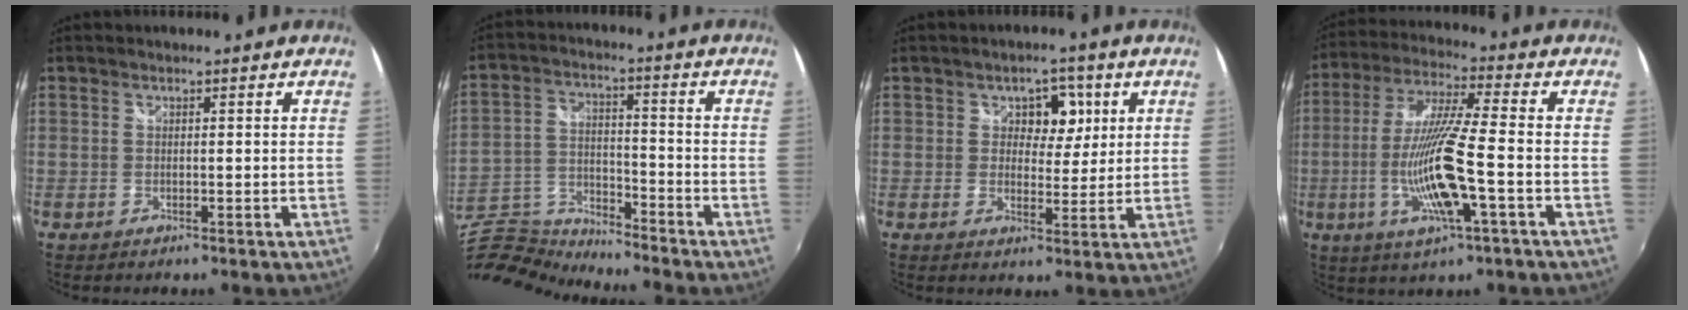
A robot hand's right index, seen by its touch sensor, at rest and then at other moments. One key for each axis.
{"total": 15.4, "fx": -14.3, "fy": 3.1, "fz": 4.8, "tx": -0.123, "ty": -0.007, "tz": -0.280}
{"total": 5.3, "fx": 1.7, "fy": 4.0, "fz": 2.9, "tx": -0.033, "ty": 0.002, "tz": 0.023}
{"total": 15.0, "fx": -3.9, "fy": 1.1, "fz": 14.4, "tx": -0.283, "ty": -0.015, "tz": -0.070}